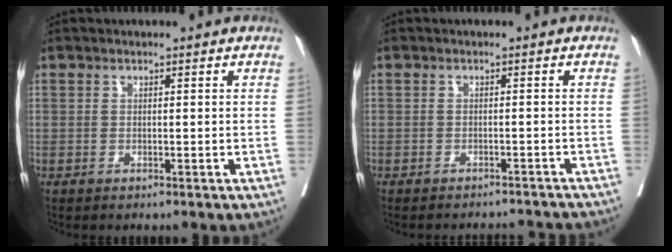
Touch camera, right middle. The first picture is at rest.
{"total": 6.9, "force": [-6.8, 0.8, 0.8], "torque": [-0.004, 0.006, -0.075]}